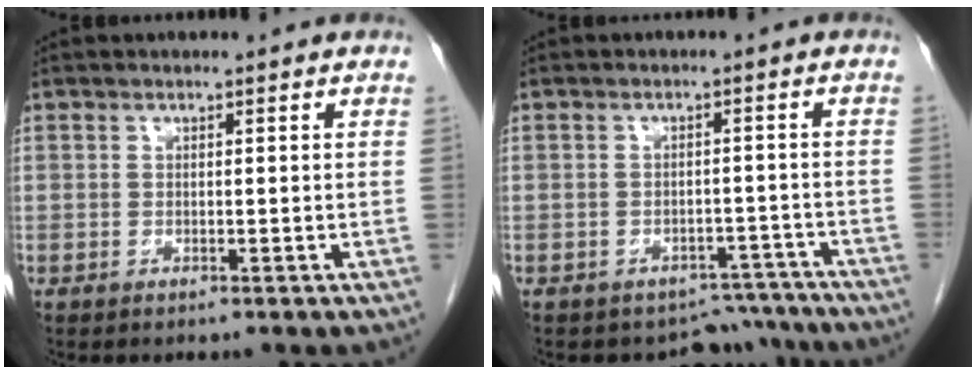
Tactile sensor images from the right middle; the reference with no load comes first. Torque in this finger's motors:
{"motor_torque": [0.45, -0.44, 0.00, 0.00]}